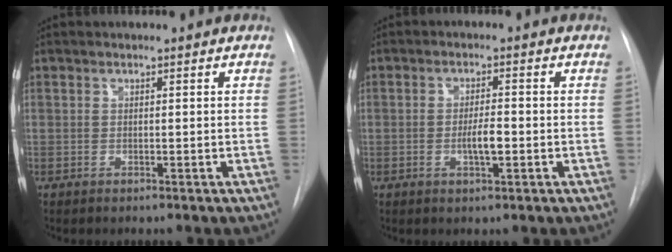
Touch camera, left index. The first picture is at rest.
{"total": 3.5, "force": [-0.9, 0.8, 3.3], "torque": [-0.058, 0.000, -0.014]}